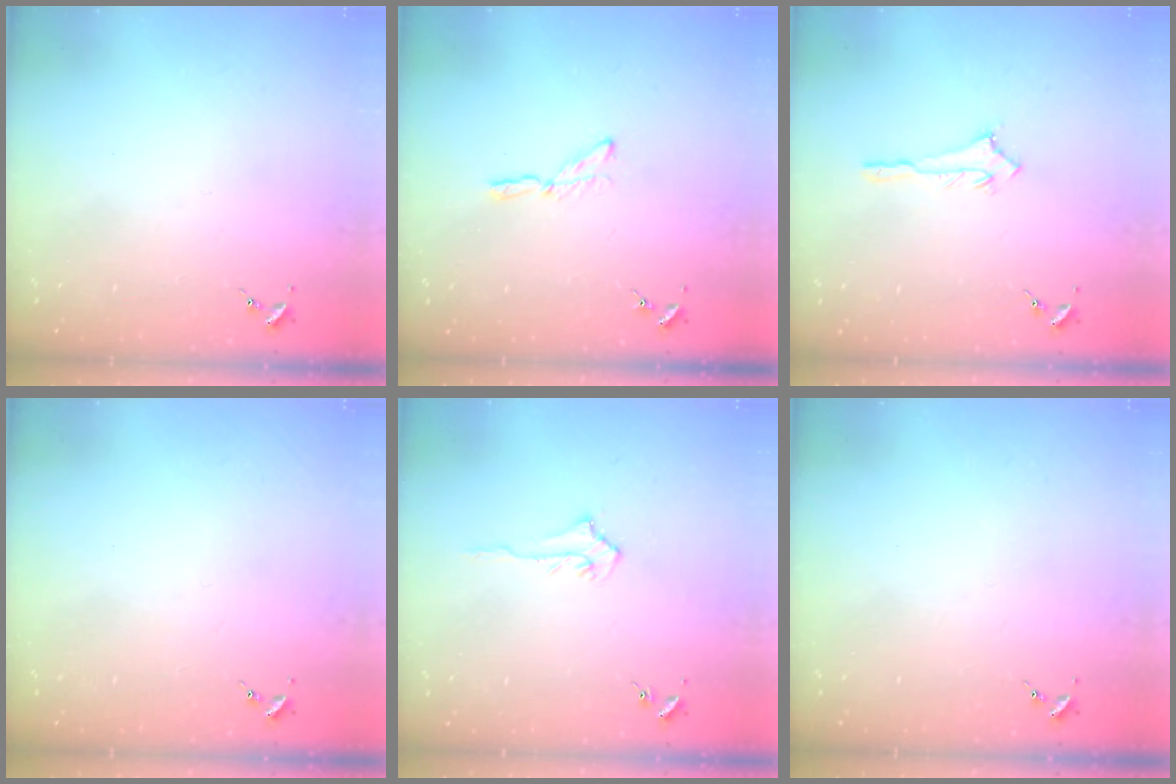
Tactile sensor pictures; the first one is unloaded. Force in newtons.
{"total": 4.5, "press": 4.5, "slide": 0.3}
{"total": 2.7, "press": 2.7, "slide": 0.2}
{"total": 0.0}
{"total": 4.5, "press": 4.5, "slide": 0.7}
{"total": 0.0}